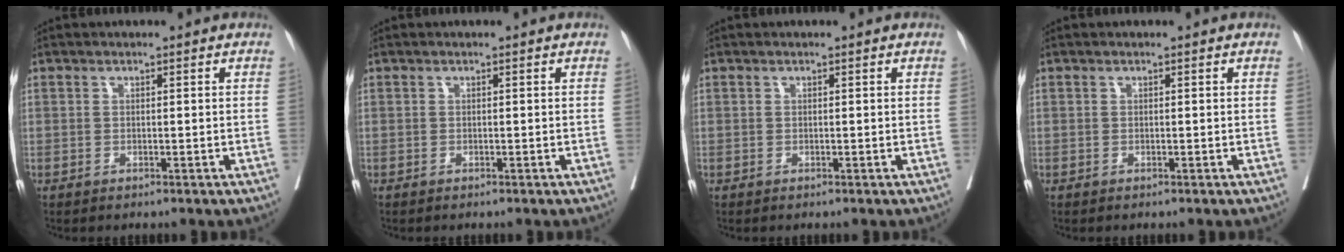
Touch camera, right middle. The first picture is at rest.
{"total": 0.0}
{"total": 0.0}
{"total": 0.0}